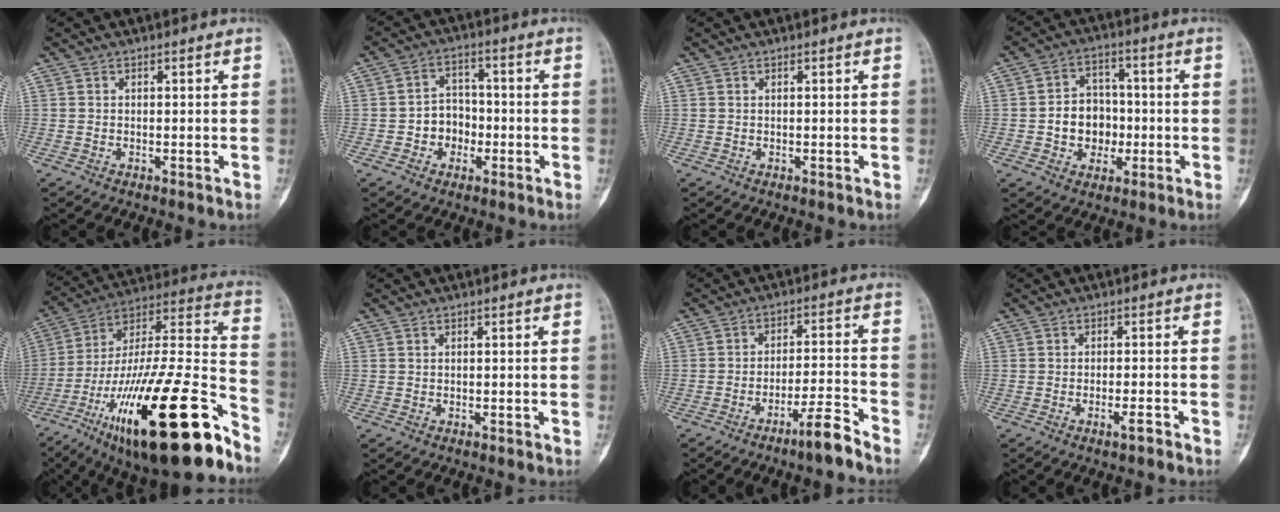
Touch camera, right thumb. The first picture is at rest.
{"total": 6.6, "force": [-1.8, 5.6, 2.9], "torque": [-0.010, 0.027, -0.037]}
{"total": 0.0}
{"total": 9.4, "force": [-1.4, 7.9, 5.0], "torque": [-0.035, 0.024, -0.025]}
{"total": 34.1, "force": [-18.7, 8.8, 27.2], "torque": [-0.419, 0.067, -0.303]}
{"total": 0.0}
{"total": 6.9, "force": [-5.3, 0.4, 4.4], "torque": [-0.079, 0.044, -0.094]}
{"total": 2.3, "force": [-1.5, 0.4, 1.8], "torque": [-0.031, 0.005, -0.027]}